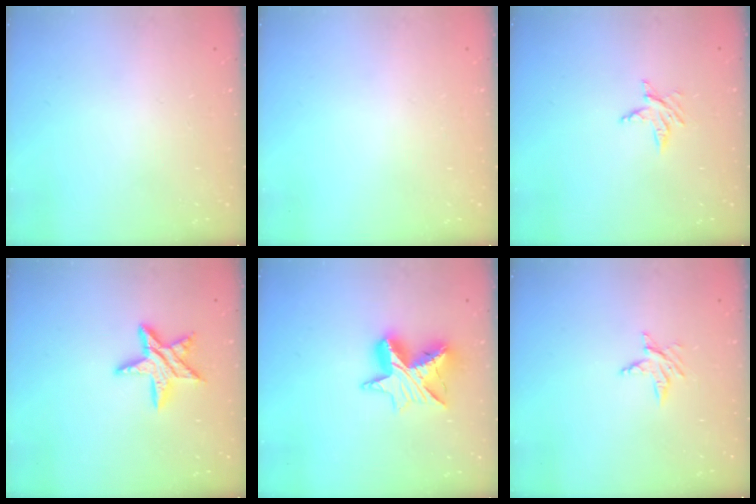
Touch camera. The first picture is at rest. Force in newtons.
{"total": 0.0}
{"total": 3.4, "press": 3.3, "slide": 0.4}
{"total": 10.4, "press": 10.4, "slide": 0.5}
{"total": 11.7, "press": 11.7, "slide": 0.9}
{"total": 3.5, "press": 3.5, "slide": 0.4}